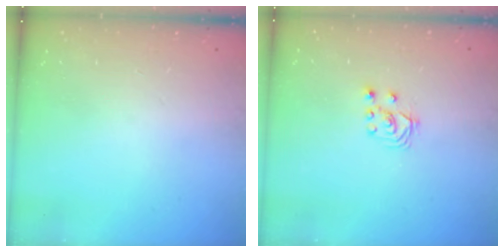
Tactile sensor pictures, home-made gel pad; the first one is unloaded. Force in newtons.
{"total": 2.8, "press": 2.7, "slide": 0.7}